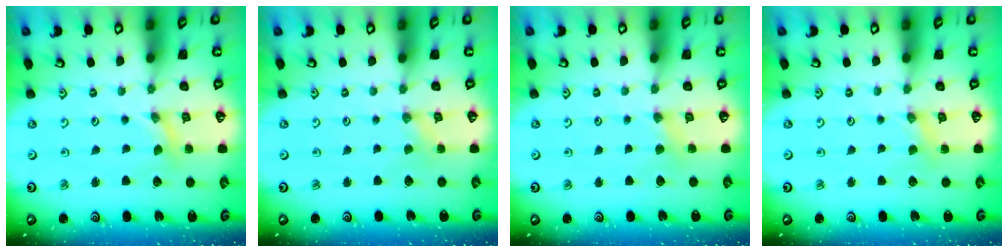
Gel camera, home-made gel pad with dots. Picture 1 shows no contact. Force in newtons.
{"total": 0.0}
{"total": 2.9, "press": 2.9, "slide": 0.6}
{"total": 1.3, "press": 1.2, "slide": 0.2}